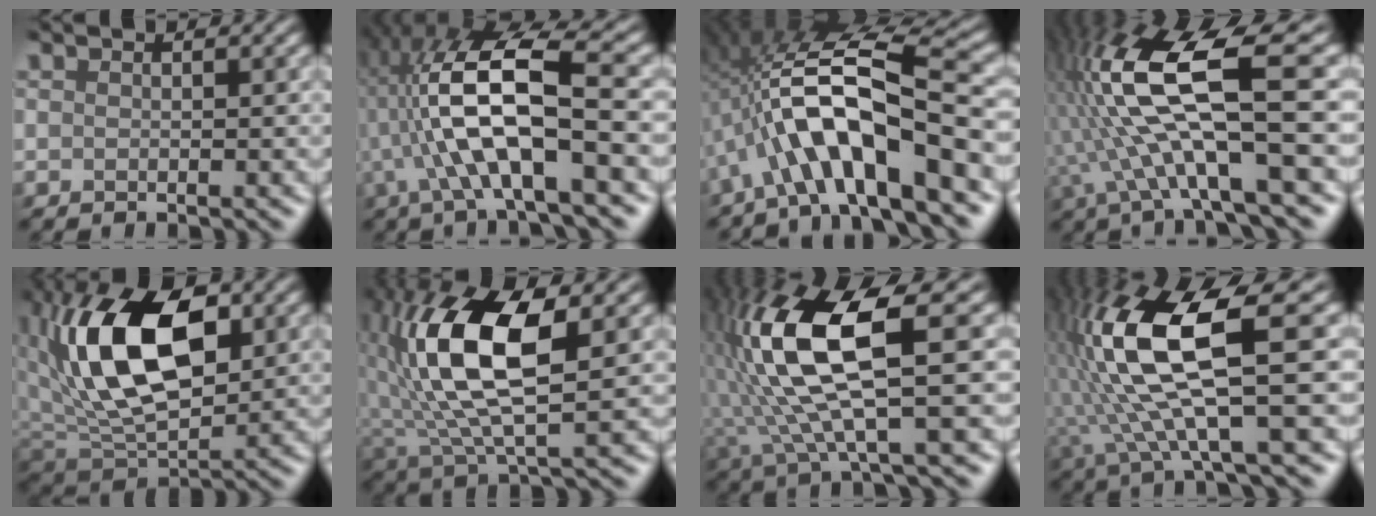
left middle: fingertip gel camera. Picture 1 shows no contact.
{"total": 9.8, "force": [-0.3, 2.5, 9.5], "torque": [-0.182, 0.023, -0.006]}
{"total": 11.0, "force": [-3.1, 2.8, 10.2], "torque": [-0.178, 0.033, -0.054]}
{"total": 12.1, "force": [0.9, 3.0, 11.7], "torque": [-0.233, 0.024, 0.015]}
{"total": 12.1, "force": [3.4, 6.8, 9.5], "torque": [-0.170, 0.018, 0.058]}
{"total": 10.4, "force": [2.3, 3.7, 9.4], "torque": [-0.195, 0.014, 0.044]}
{"total": 10.4, "force": [1.6, 2.5, 10.0], "torque": [-0.219, 0.012, 0.037]}
{"total": 11.1, "force": [1.2, 2.5, 10.7], "torque": [-0.227, 0.017, 0.027]}